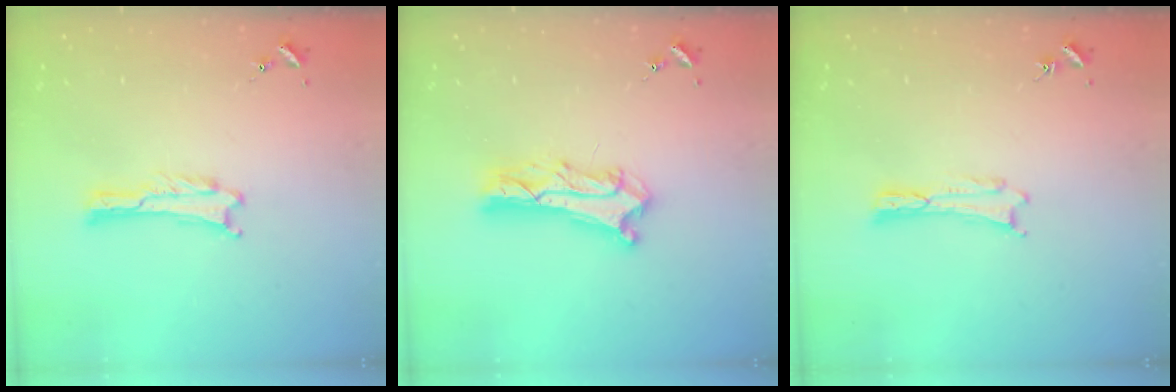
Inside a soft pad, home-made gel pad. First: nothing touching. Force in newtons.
{"total": 8.3, "press": 8.3, "slide": 0.7}
{"total": 0.0}